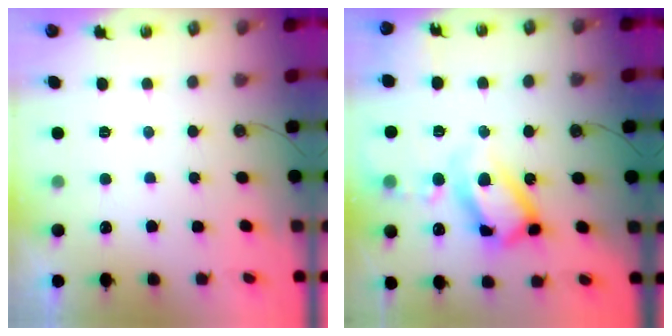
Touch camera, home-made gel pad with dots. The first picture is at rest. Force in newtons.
{"total": 18.3, "press": 18.3, "slide": 1.1}